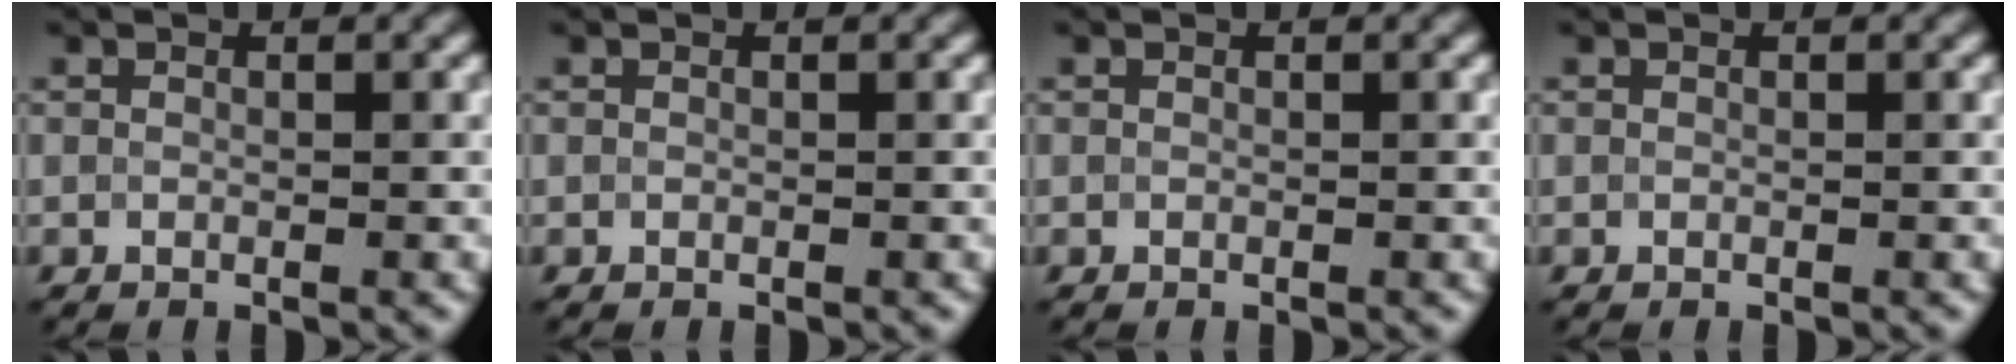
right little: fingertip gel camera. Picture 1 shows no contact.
{"total": 0.0}
{"total": 0.0}
{"total": 0.0}